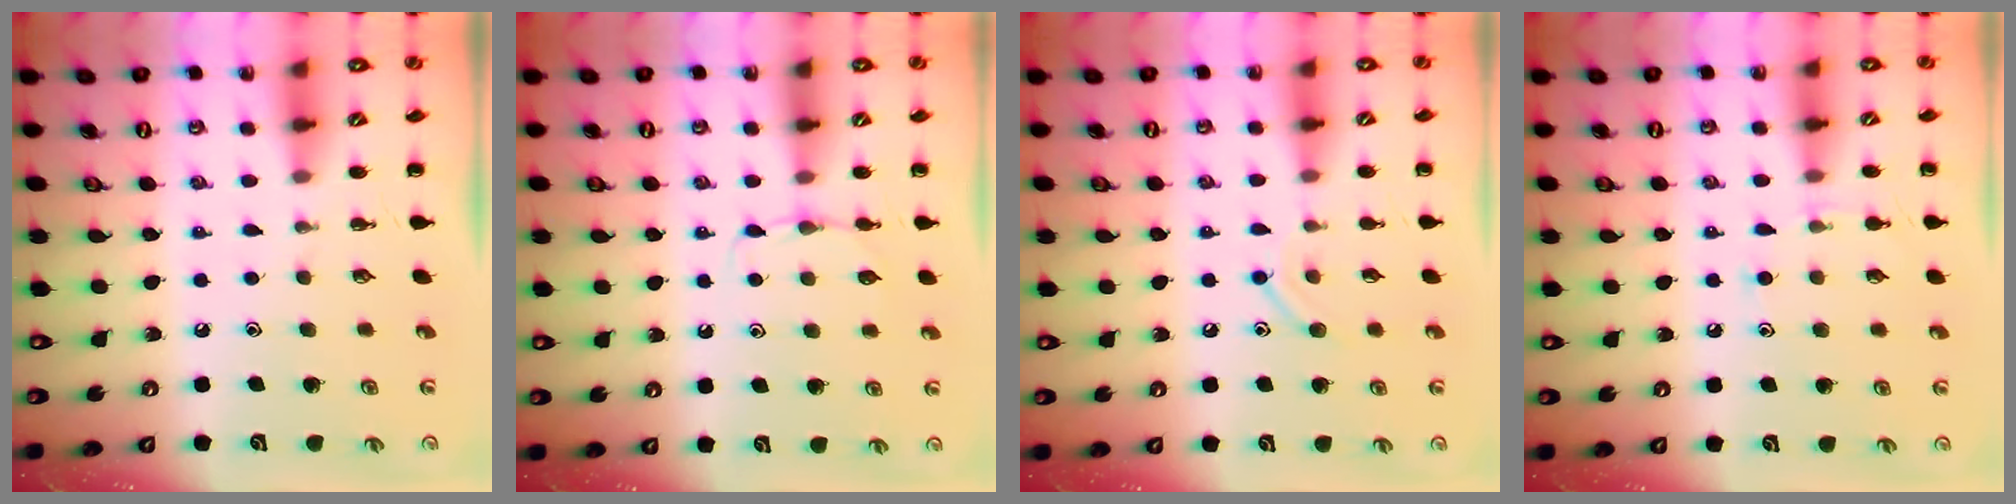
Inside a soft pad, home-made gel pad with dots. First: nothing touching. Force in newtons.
{"total": 4.9, "press": 4.8, "slide": 1.3}
{"total": 8.0, "press": 7.8, "slide": 1.4}
{"total": 6.7, "press": 6.4, "slide": 1.9}